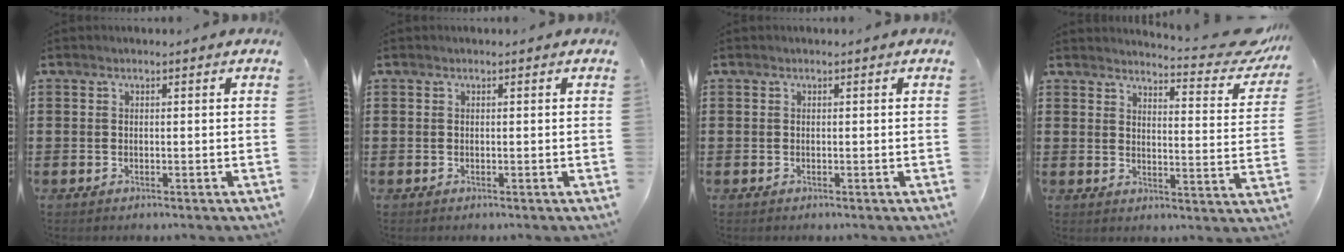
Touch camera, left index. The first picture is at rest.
{"total": 0.0}
{"total": 0.0}
{"total": 5.2, "force": [4.7, 0.1, 2.1], "torque": [-0.029, -0.041, 0.073]}